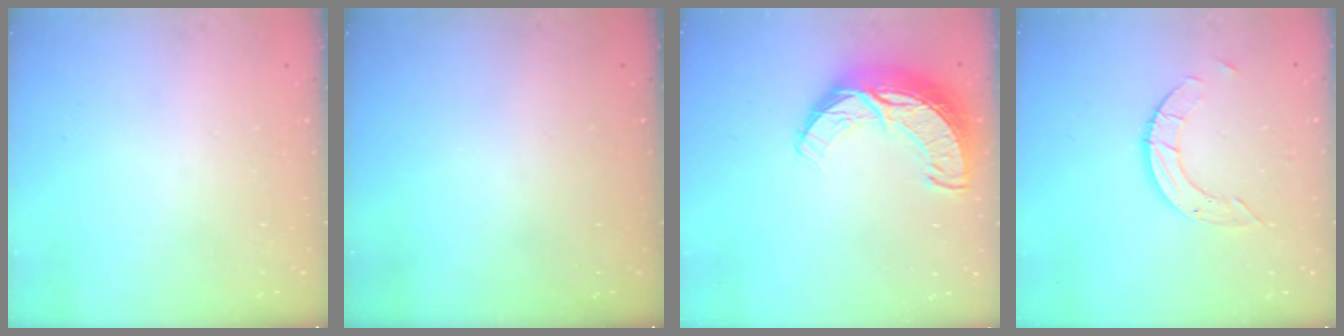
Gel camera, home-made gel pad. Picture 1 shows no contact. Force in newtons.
{"total": 0.0}
{"total": 12.5, "press": 12.4, "slide": 0.8}
{"total": 6.1, "press": 6.1, "slide": 0.2}